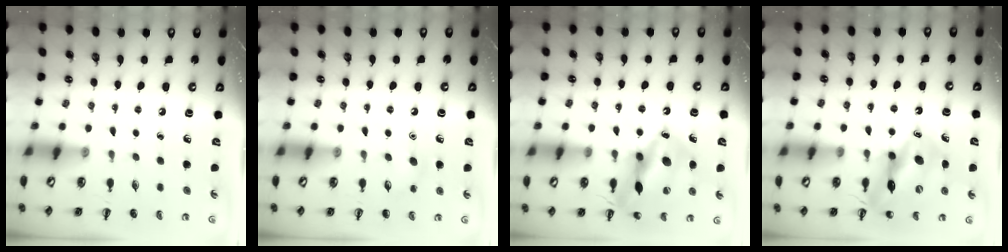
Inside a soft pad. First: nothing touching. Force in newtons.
{"total": 5.5, "press": 5.3, "slide": 1.4}
{"total": 16.5, "press": 16.3, "slide": 2.4}
{"total": 13.7, "press": 13.2, "slide": 3.4}